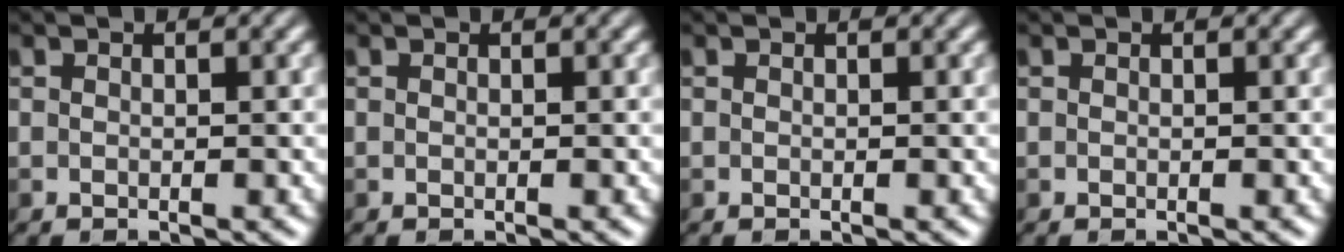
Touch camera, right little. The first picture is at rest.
{"total": 0.0}
{"total": 0.0}
{"total": 0.0}